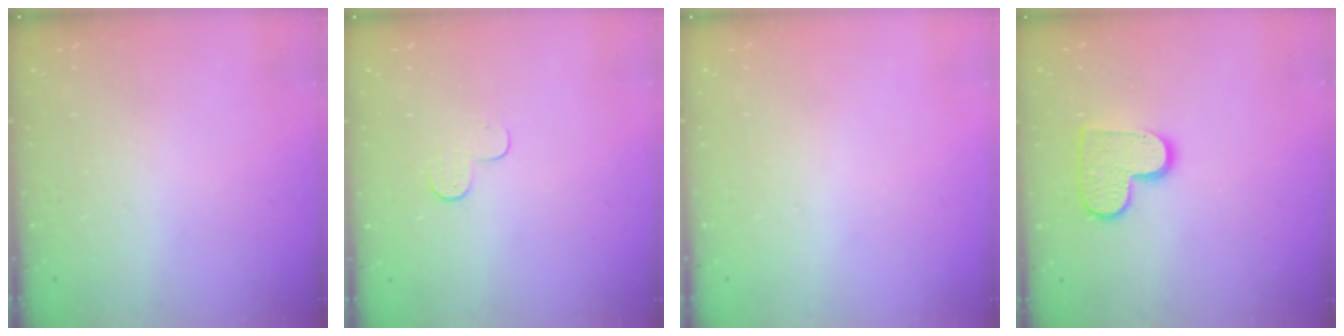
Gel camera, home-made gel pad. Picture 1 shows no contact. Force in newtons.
{"total": 5.0, "press": 4.9, "slide": 0.5}
{"total": 0.0}
{"total": 10.5, "press": 10.5, "slide": 0.5}